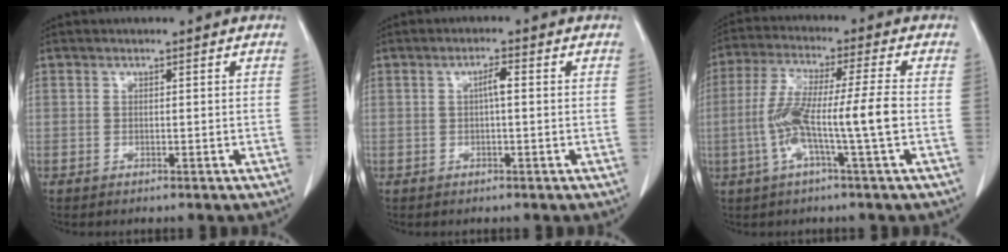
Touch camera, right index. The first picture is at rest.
{"total": 2.1, "force": [0.2, 0.2, 2.1], "torque": [-0.038, 0.004, 0.003]}
{"total": 10.6, "force": [-2.2, -0.4, 10.3], "torque": [-0.206, 0.009, -0.048]}